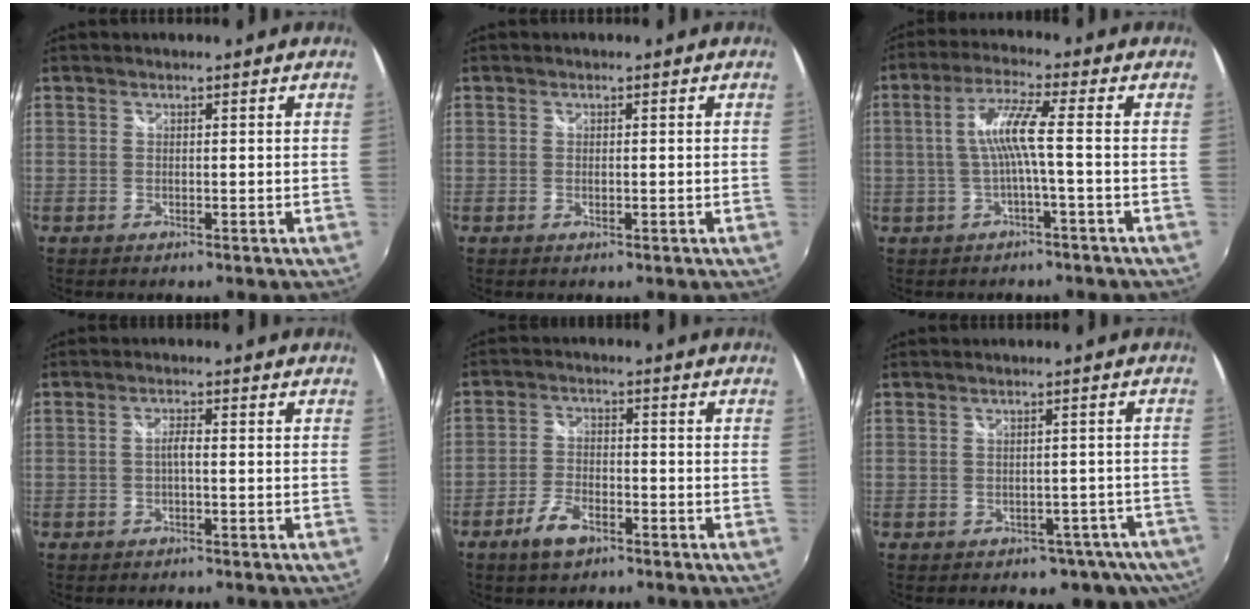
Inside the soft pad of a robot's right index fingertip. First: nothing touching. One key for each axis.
{"total": 0.9, "fx": -0.2, "fy": 0.2, "fz": 0.8, "tx": -0.018, "ty": 0.000, "tz": -0.004}
{"total": 6.4, "fx": -1.0, "fy": -0.6, "fz": 6.3, "tx": -0.135, "ty": 0.005, "tz": -0.013}
{"total": 1.6, "fx": -0.5, "fy": 0.2, "fz": 1.5, "tx": -0.029, "ty": 0.004, "tz": -0.011}
{"total": 6.0, "fx": -3.8, "fy": 2.8, "fz": 3.7, "tx": -0.087, "ty": -0.002, "tz": -0.071}
{"total": 5.5, "fx": -3.2, "fy": 4.0, "fz": 2.0, "tx": -0.016, "ty": 0.031, "tz": -0.023}